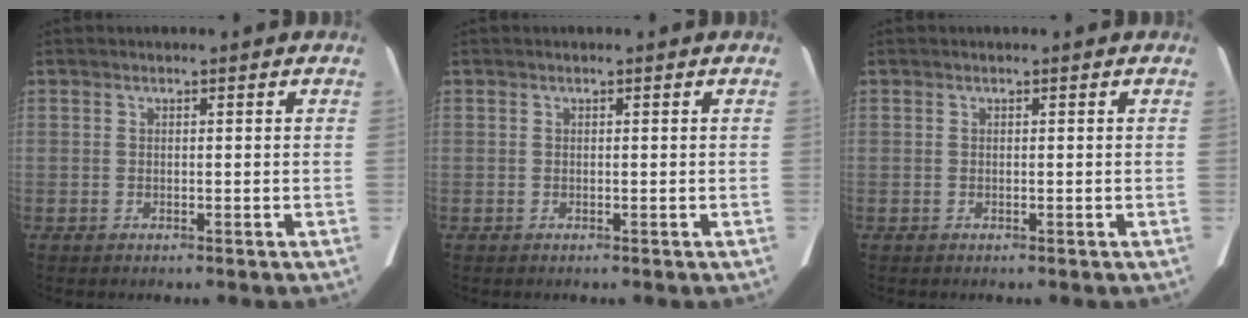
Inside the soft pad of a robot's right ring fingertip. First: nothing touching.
{"total": 0.0}
{"total": 0.0}